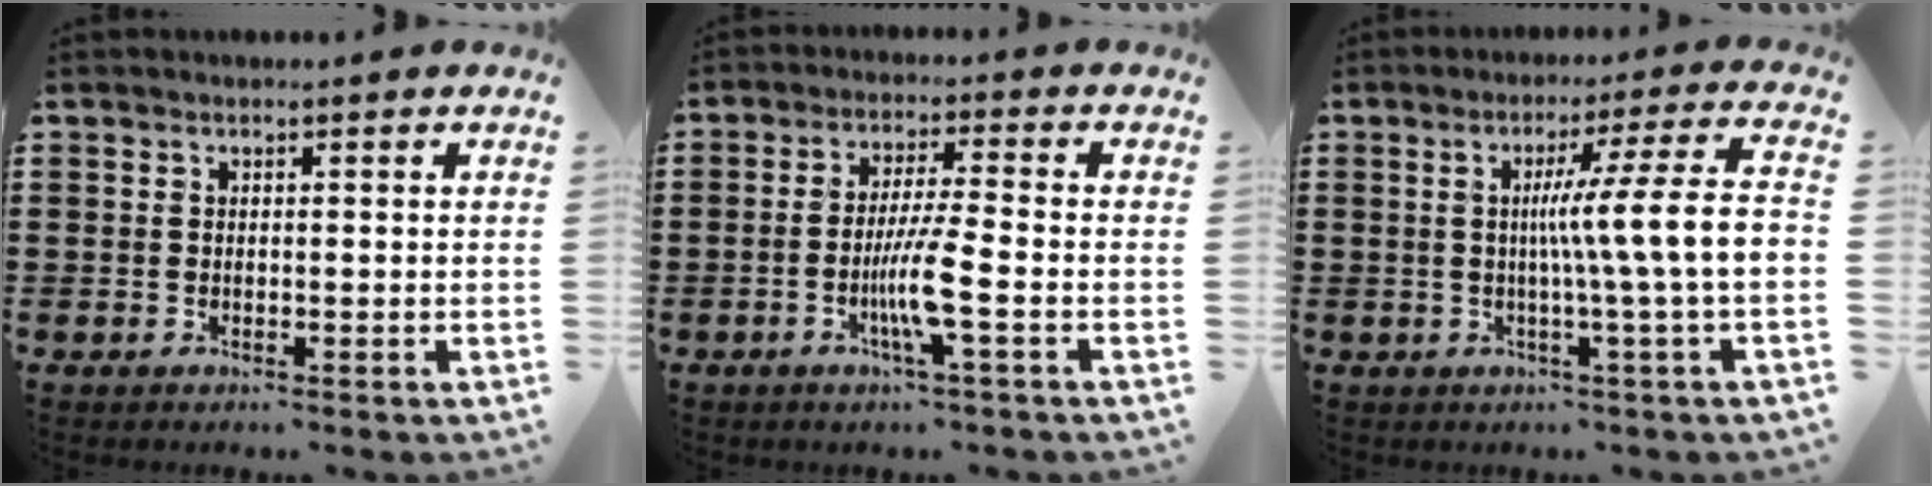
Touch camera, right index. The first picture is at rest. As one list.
[{"total": 6.7, "force": [-2.3, -0.1, 6.2], "torque": [-0.118, -0.012, -0.046]}, {"total": 10.0, "force": [-0.2, -0.7, 10.0], "torque": [-0.171, -0.008, -0.014]}]